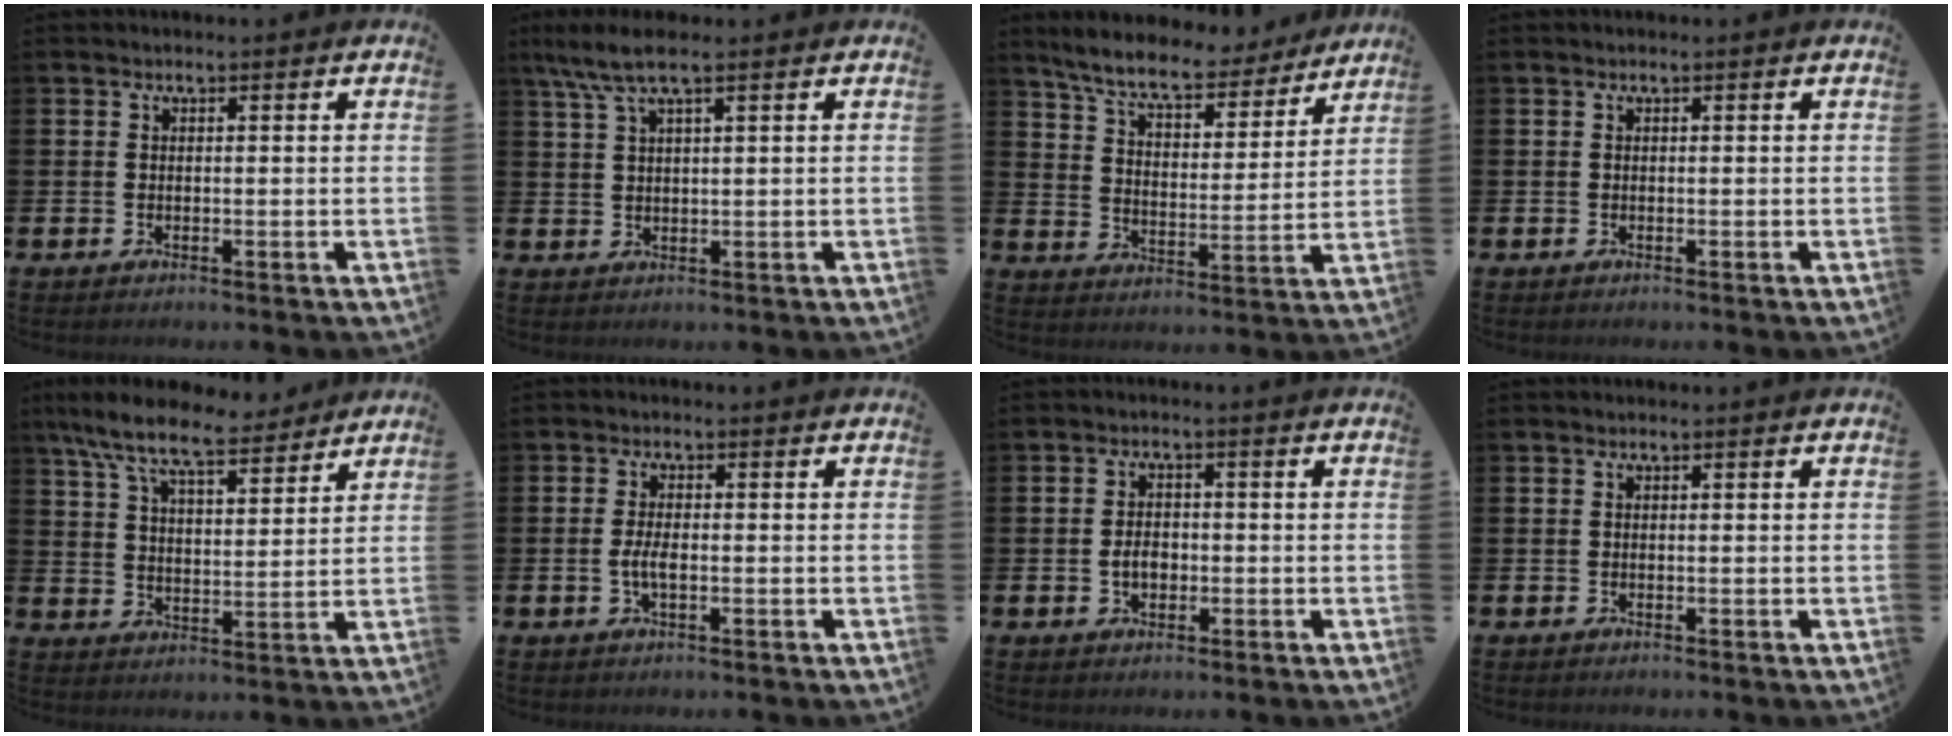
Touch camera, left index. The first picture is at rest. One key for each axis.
{"total": 5.3, "fx": 3.6, "fy": 0.9, "fz": 3.8, "tx": -0.086, "ty": -0.001, "tz": 0.067}
{"total": 8.5, "fx": 7.8, "fy": 1.6, "fz": 3.0, "tx": -0.087, "ty": -0.047, "tz": 0.134}
{"total": 0.0}
{"total": 9.5, "fx": 8.4, "fy": 2.3, "fz": 4.0, "tx": -0.105, "ty": -0.039, "tz": 0.149}
{"total": 2.5, "fx": -0.5, "fy": 1.0, "fz": 2.3, "tx": -0.039, "ty": 0.000, "tz": -0.010}
{"total": 2.7, "fx": -0.5, "fy": 1.9, "fz": 1.9, "tx": -0.019, "ty": -0.002, "tz": -0.016}
{"total": 0.0}